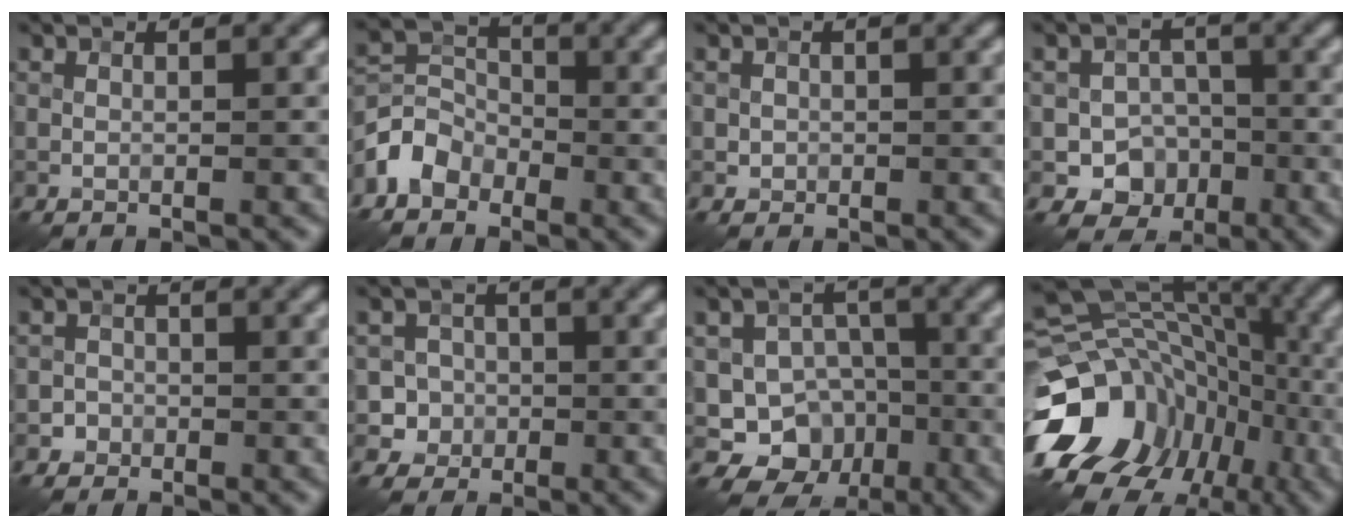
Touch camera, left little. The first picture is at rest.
{"total": 3.4, "force": [-2.3, 2.3, 0.9], "torque": [-0.021, 0.007, -0.058]}
{"total": 0.6, "force": [-0.1, 0.6, 0.0], "torque": [0.006, -0.002, -0.004]}
{"total": 4.5, "force": [-1.8, 3.8, 1.7], "torque": [-0.006, 0.003, -0.034]}
{"total": 1.1, "force": [-0.7, 0.9, -0.1], "torque": [0.012, 0.010, -0.013]}
{"total": 3.4, "force": [-1.1, 3.2, 0.3], "torque": [0.027, 0.007, -0.032]}
{"total": 7.8, "force": [-2.7, 6.7, 2.9], "torque": [-0.022, 0.005, -0.065]}
{"total": 20.0, "force": [-9.6, 15.3, 8.7], "torque": [-0.169, -0.018, -0.151]}